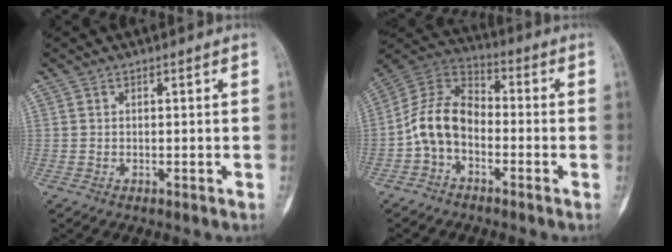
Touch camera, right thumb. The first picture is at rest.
{"total": 10.7, "force": [-3.0, 7.2, 7.3], "torque": [-0.132, 0.048, -0.072]}